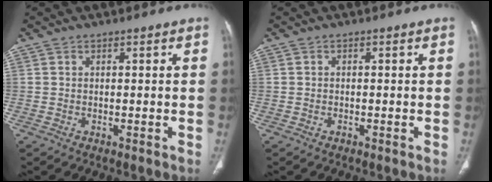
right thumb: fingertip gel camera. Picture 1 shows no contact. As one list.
[{"total": 0.6, "force": [-0.4, 0.4, 0.2], "torque": [-0.002, 0.001, -0.008]}]